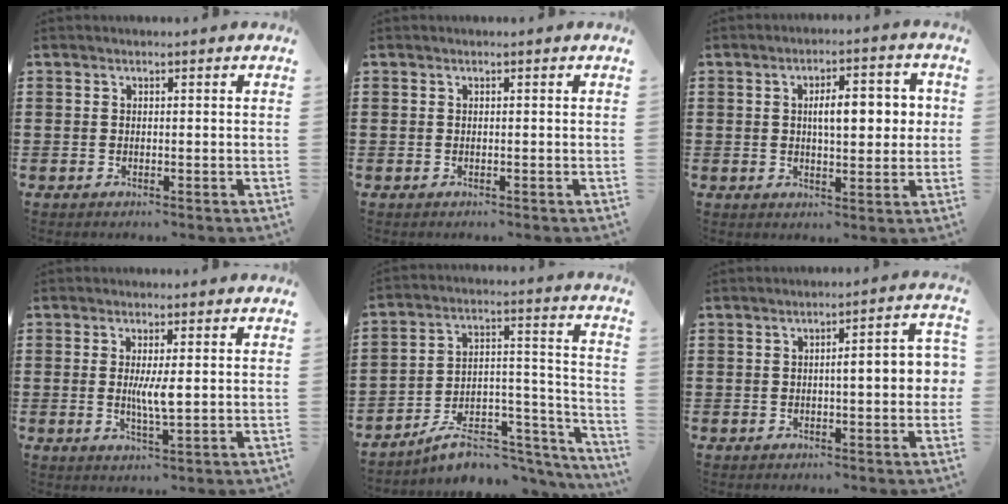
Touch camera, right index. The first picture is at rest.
{"total": 0.0}
{"total": 7.1, "force": [1.0, 2.8, 6.4], "torque": [-0.092, -0.003, 0.008]}
{"total": 4.1, "force": [0.3, 0.7, 4.0], "torque": [-0.076, -0.004, 0.003]}
{"total": 8.9, "force": [-7.0, 3.6, 4.2], "torque": [-0.062, 0.020, -0.124]}
{"total": 4.9, "force": [-0.4, 0.7, 4.8], "torque": [-0.075, -0.001, -0.011]}